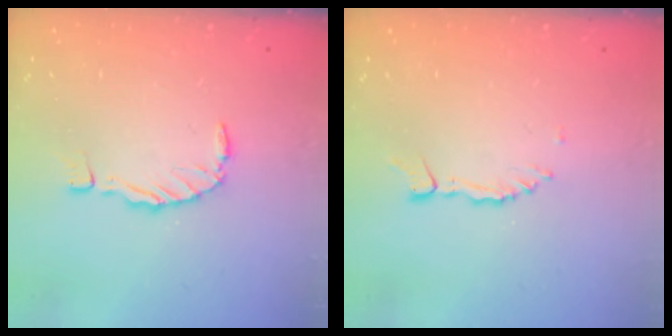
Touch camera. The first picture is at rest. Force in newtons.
{"total": 1.3, "press": 1.3, "slide": 0.1}